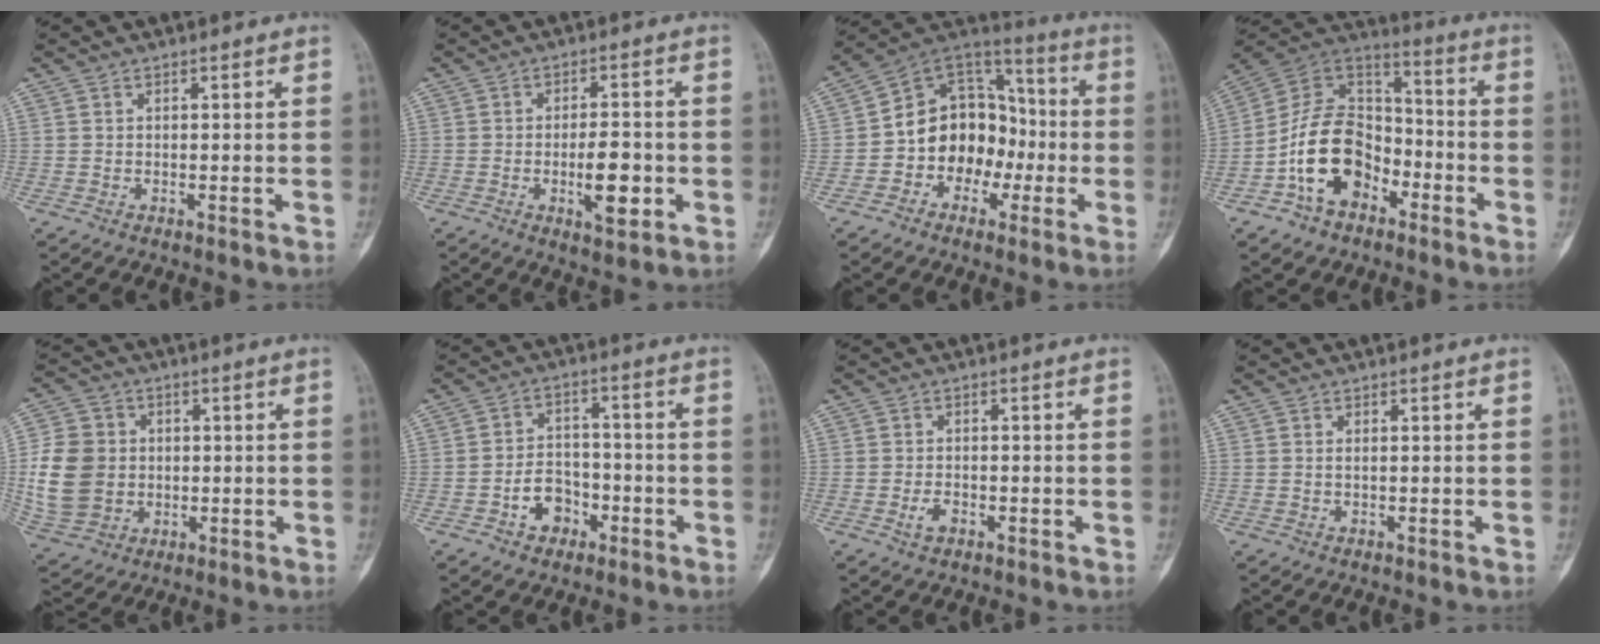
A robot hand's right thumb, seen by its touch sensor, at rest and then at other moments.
{"total": 7.7, "force": [-1.9, 3.1, 6.8], "torque": [-0.092, 0.007, -0.025]}
{"total": 15.4, "force": [-3.4, 12.1, 8.9], "torque": [-0.084, 0.060, -0.065]}
{"total": 16.6, "force": [-6.7, 11.3, 10.2], "torque": [-0.152, 0.073, -0.126]}
{"total": 13.2, "force": [-0.2, 11.1, 7.1], "torque": [-0.128, 0.008, 0.004]}
{"total": 7.3, "force": [-3.2, 5.5, 3.6], "torque": [-0.027, 0.036, -0.052]}
{"total": 2.4, "force": [-1.0, 1.5, 1.7], "torque": [-0.029, 0.005, -0.017]}
{"total": 0.5, "force": [0.1, 0.2, 0.4], "torque": [-0.012, 0.003, 0.004]}